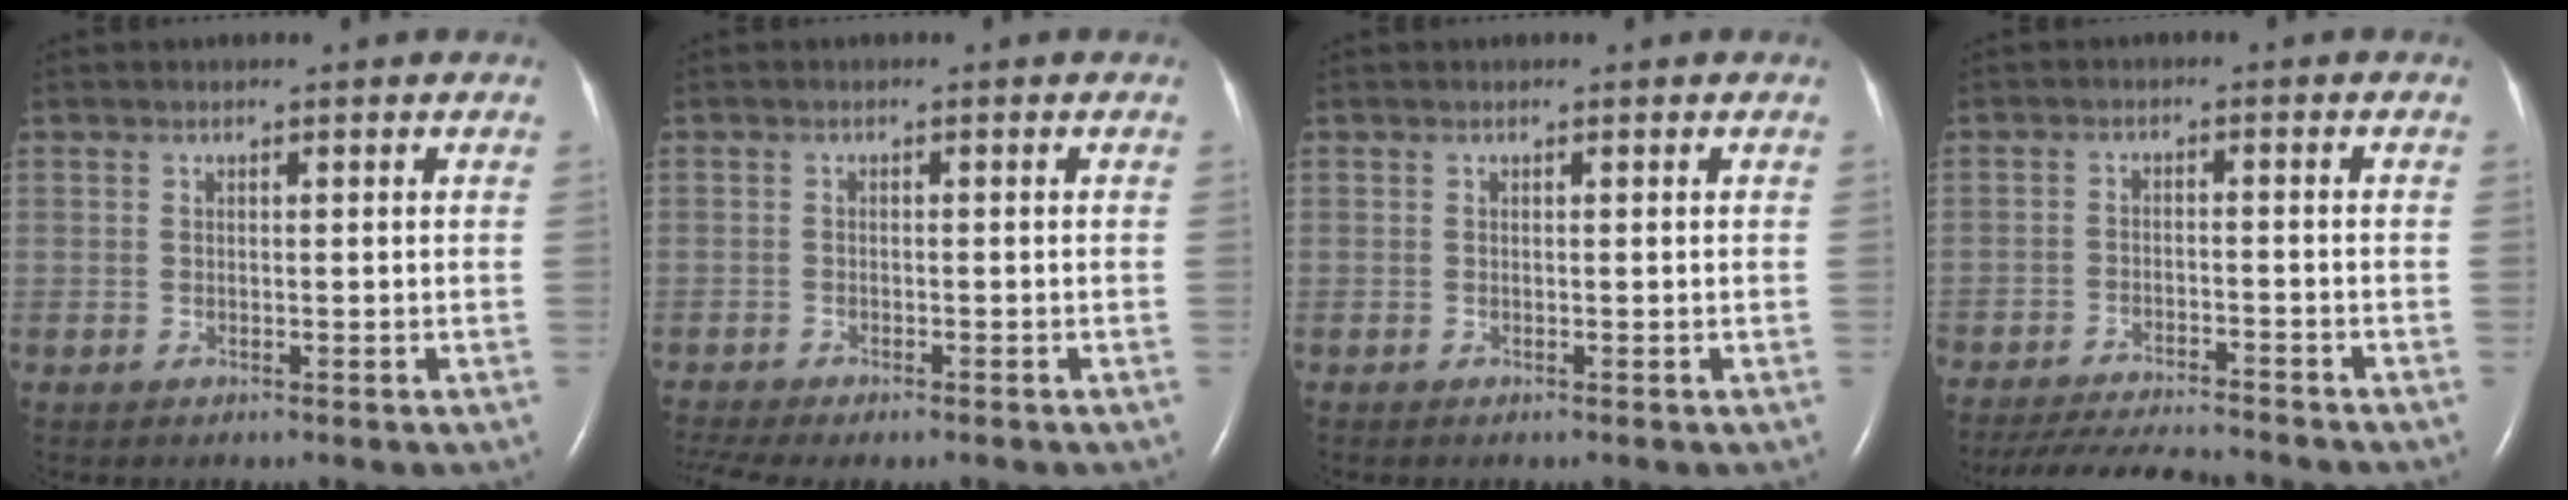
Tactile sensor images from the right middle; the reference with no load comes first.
{"total": 6.3, "force": [-5.1, 1.6, 3.3], "torque": [-0.058, -0.004, -0.079]}
{"total": 0.0}
{"total": 13.1, "force": [-12.1, 1.7, 4.9], "torque": [-0.084, -0.020, -0.178]}